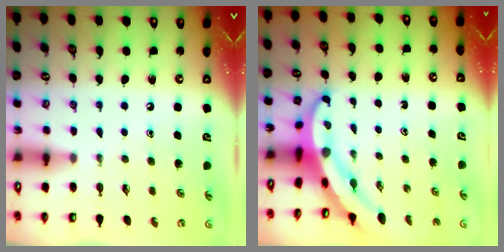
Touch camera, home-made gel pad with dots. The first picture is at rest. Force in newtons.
{"total": 4.6, "press": 4.6, "slide": 0.6}